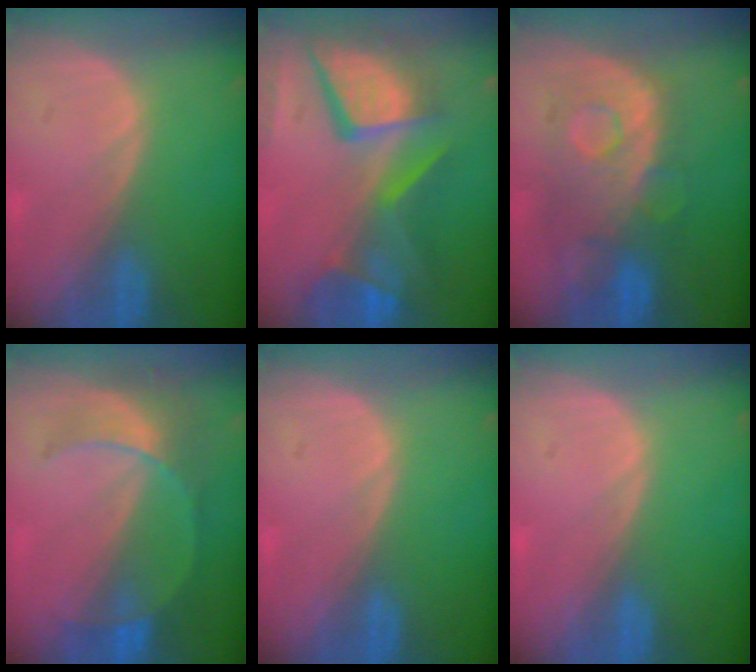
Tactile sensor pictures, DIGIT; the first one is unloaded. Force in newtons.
{"total": 12.6, "press": 10.3, "slide": 7.2}
{"total": 10.1, "press": 9.2, "slide": 4.1}
{"total": 7.9, "press": 6.9, "slide": 3.9}
{"total": 0.0}
{"total": 0.0}